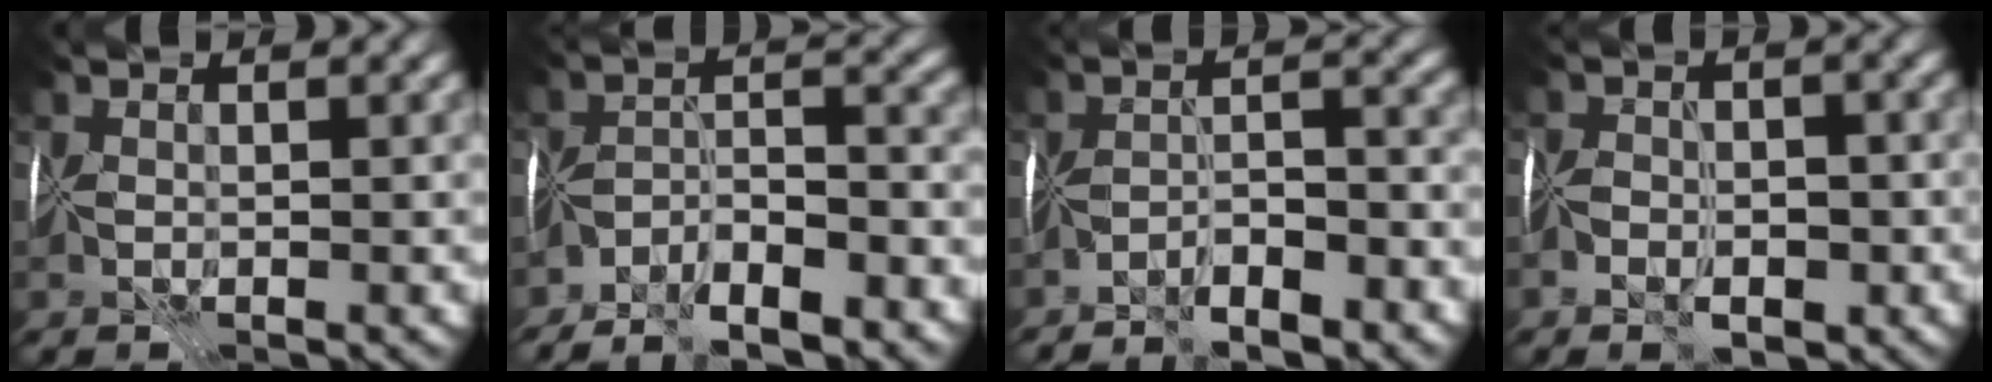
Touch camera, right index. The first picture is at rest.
{"total": 6.6, "force": [-5.5, 1.5, 3.4], "torque": [-0.043, 0.004, -0.104]}
{"total": 3.6, "force": [-3.3, 0.2, 1.5], "torque": [-0.019, 0.006, -0.057]}
{"total": 3.8, "force": [-2.5, 2.1, 1.9], "torque": [-0.016, 0.000, -0.052]}